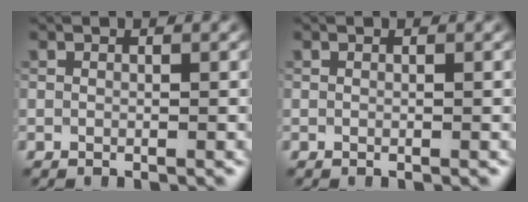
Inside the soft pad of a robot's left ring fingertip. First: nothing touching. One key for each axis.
{"total": 0.0}